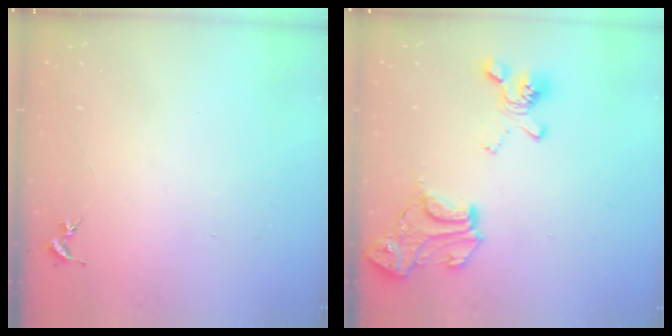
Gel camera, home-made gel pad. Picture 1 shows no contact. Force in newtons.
{"total": 19.4, "press": 19.3, "slide": 1.5}